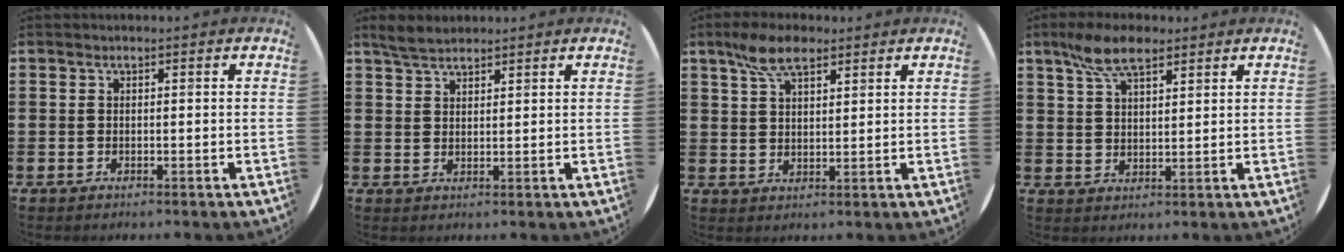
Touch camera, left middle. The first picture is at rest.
{"total": 3.2, "force": [2.8, 1.0, 1.2], "torque": [-0.029, 0.003, 0.054]}
{"total": 6.4, "force": [4.5, 2.7, 3.6], "torque": [-0.074, -0.001, 0.081]}
{"total": 7.1, "force": [5.2, 2.8, 4.1], "torque": [-0.085, -0.003, 0.094]}